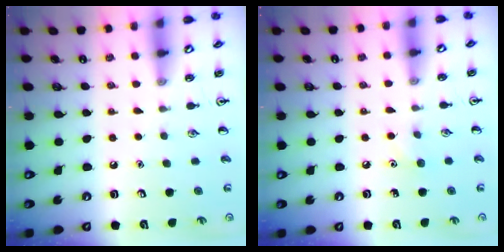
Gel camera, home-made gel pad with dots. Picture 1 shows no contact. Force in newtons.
{"total": 4.8, "press": 4.6, "slide": 1.6}